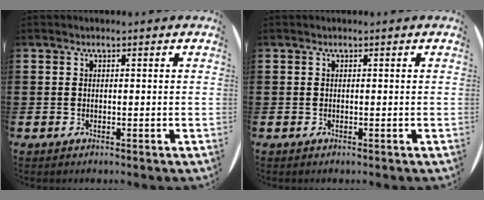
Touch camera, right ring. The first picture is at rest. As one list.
[{"total": 0.0}]